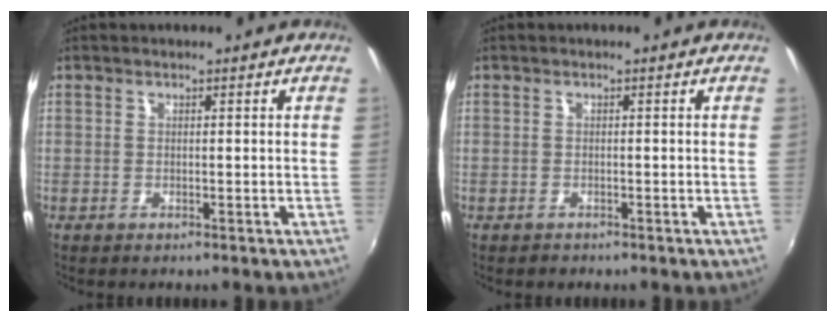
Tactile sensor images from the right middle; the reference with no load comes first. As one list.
[{"total": 0.7, "force": [-0.5, 0.4, 0.0], "torque": [-0.001, -0.001, -0.009]}]